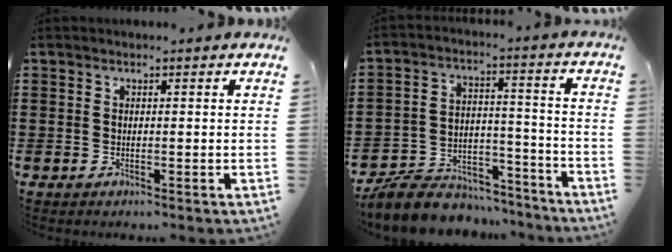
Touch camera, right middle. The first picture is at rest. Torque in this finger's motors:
{"motor_torque": [0.52, -0.19, 0.21, 0.12]}